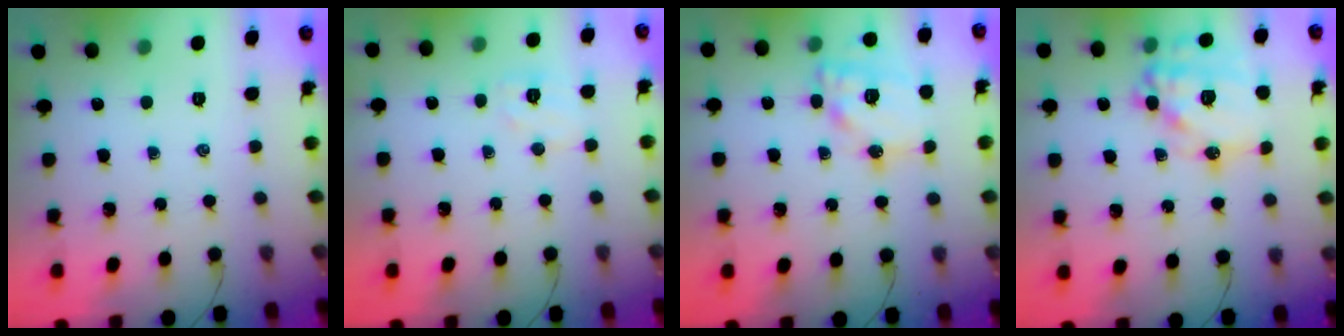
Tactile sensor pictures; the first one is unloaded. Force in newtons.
{"total": 5.2, "press": 5.1, "slide": 1.1}
{"total": 15.7, "press": 15.5, "slide": 2.8}
{"total": 16.6, "press": 16.3, "slide": 3.0}